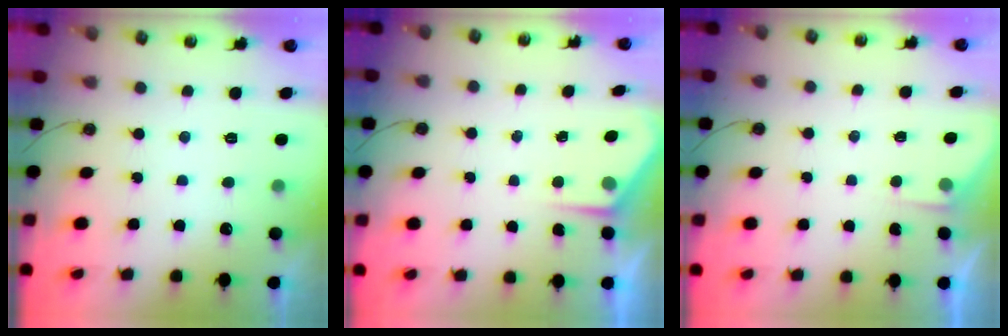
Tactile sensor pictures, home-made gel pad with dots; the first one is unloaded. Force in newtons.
{"total": 2.8, "press": 2.8, "slide": 0.4}
{"total": 2.1, "press": 2.0, "slide": 0.3}